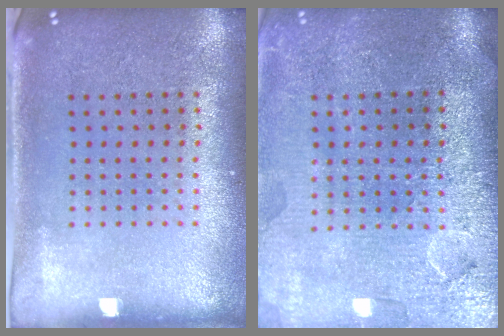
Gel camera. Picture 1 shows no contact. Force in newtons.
{"total": 4.1, "press": 3.6, "slide": 1.9}